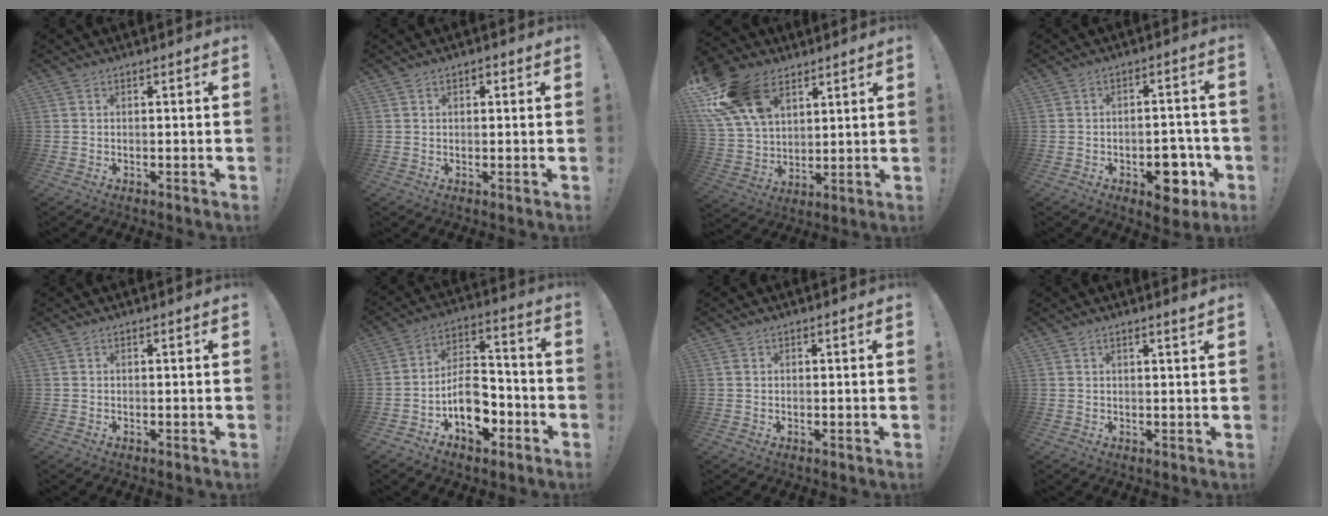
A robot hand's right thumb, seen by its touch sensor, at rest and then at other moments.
{"total": 1.2, "force": [0.1, 1.0, 0.7], "torque": [-0.014, 0.005, 0.001]}
{"total": 19.8, "force": [10.2, 12.6, 11.4], "torque": [-0.228, -0.046, 0.192]}
{"total": 11.0, "force": [-4.6, 6.8, 7.3], "torque": [-0.057, 0.037, -0.071]}
{"total": 0.0}
{"total": 13.0, "force": [-5.3, 8.7, 8.0], "torque": [-0.126, 0.040, -0.087]}
{"total": 1.0, "force": [0.5, 0.7, 0.2], "torque": [0.000, 0.003, 0.009]}
{"total": 1.7, "force": [1.2, -0.2, 1.2], "torque": [-0.016, -0.005, 0.019]}